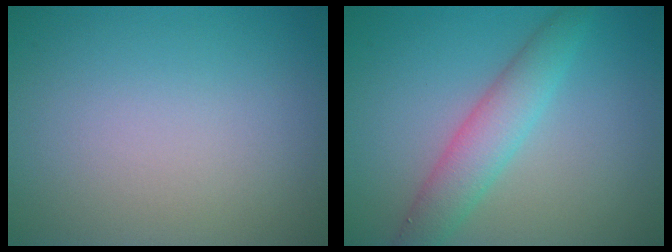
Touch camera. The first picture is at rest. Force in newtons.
{"total": 4.1, "press": 4.1, "slide": 0.1}